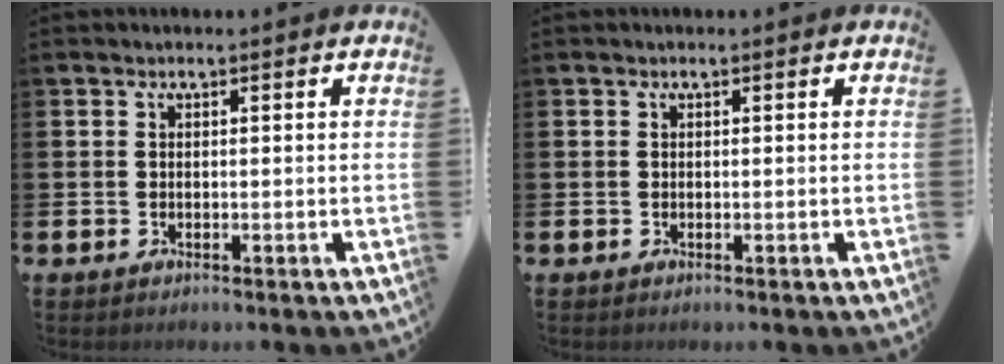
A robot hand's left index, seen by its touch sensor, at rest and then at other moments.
{"total": 0.0}